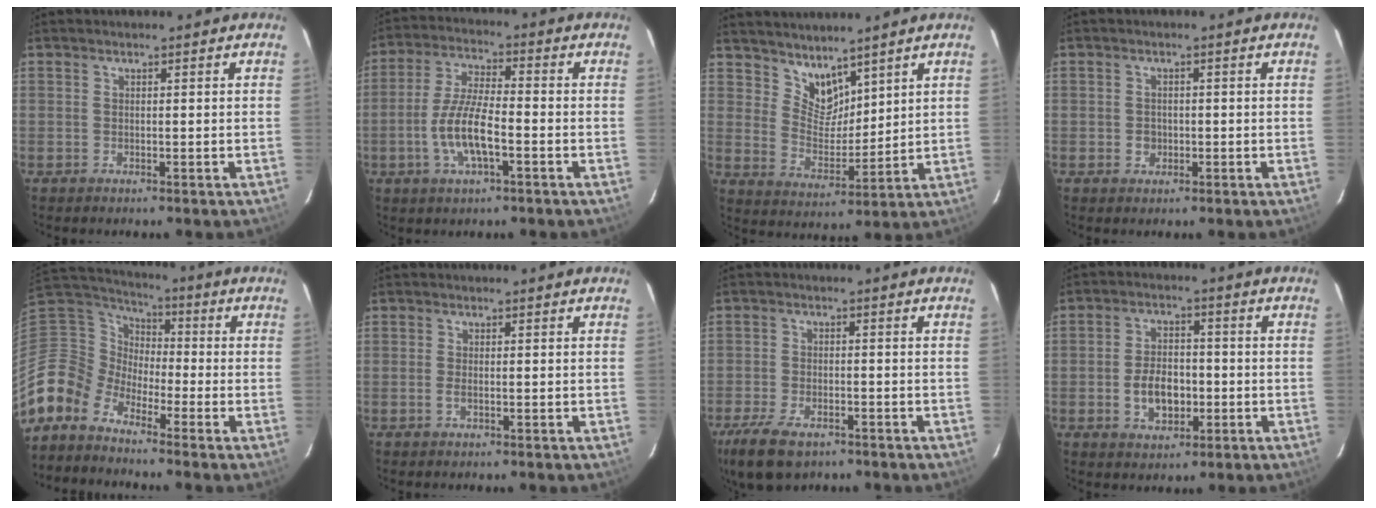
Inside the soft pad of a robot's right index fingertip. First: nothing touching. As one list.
[{"total": 9.7, "force": [-3.3, 2.9, 8.7], "torque": [-0.177, -0.002, -0.063]}, {"total": 7.2, "force": [5.9, 3.5, 2.3], "torque": [-0.030, -0.002, 0.119]}, {"total": 2.0, "force": [-0.4, 1.9, 0.5], "torque": [-0.008, 0.003, -0.003]}, {"total": 8.5, "force": [-6.6, 5.0, 2.0], "torque": [-0.042, 0.028, -0.162]}, {"total": 1.1, "force": [-0.3, 0.4, 0.9], "torque": [-0.021, -0.001, -0.006]}, {"total": 10.2, "force": [-6.9, 4.6, 5.9], "torque": [-0.150, -0.025, -0.124]}, {"total": 7.7, "force": [-2.0, 5.0, 5.5], "torque": [-0.105, 0.010, -0.024]}]